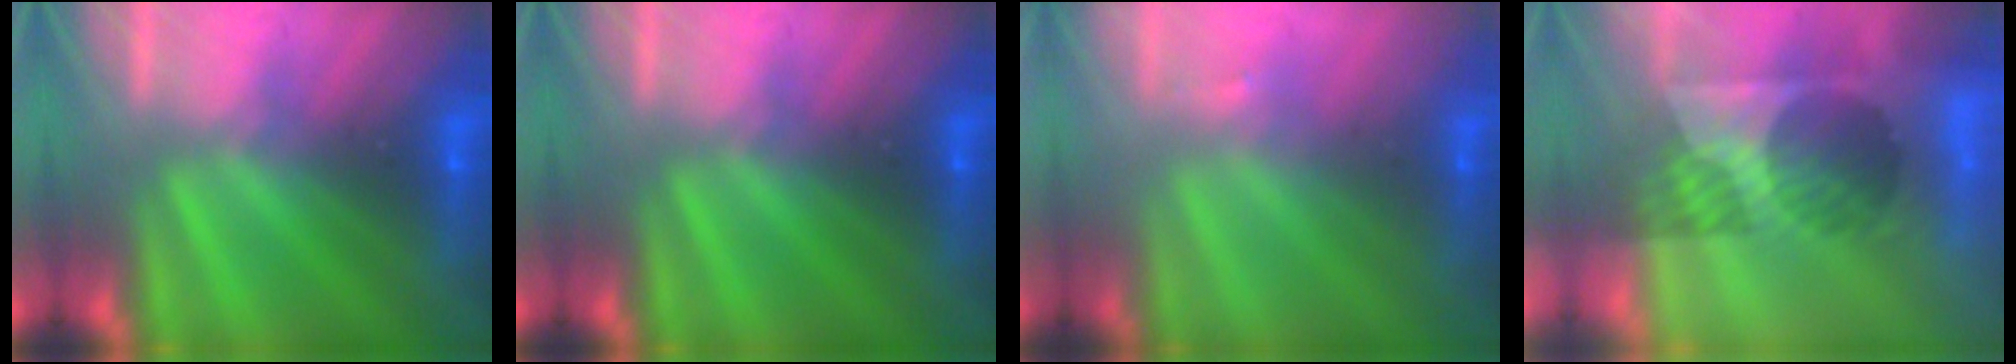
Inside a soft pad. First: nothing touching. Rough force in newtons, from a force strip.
{"total": 0.0}
{"total": 1.6}
{"total": 8.7}